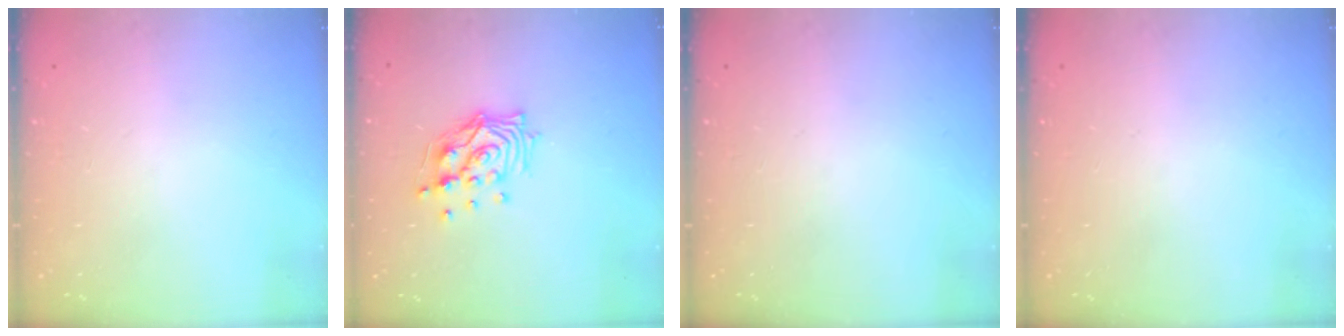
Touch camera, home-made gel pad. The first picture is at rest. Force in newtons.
{"total": 12.0, "press": 12.0, "slide": 0.9}
{"total": 0.0}
{"total": 0.0}